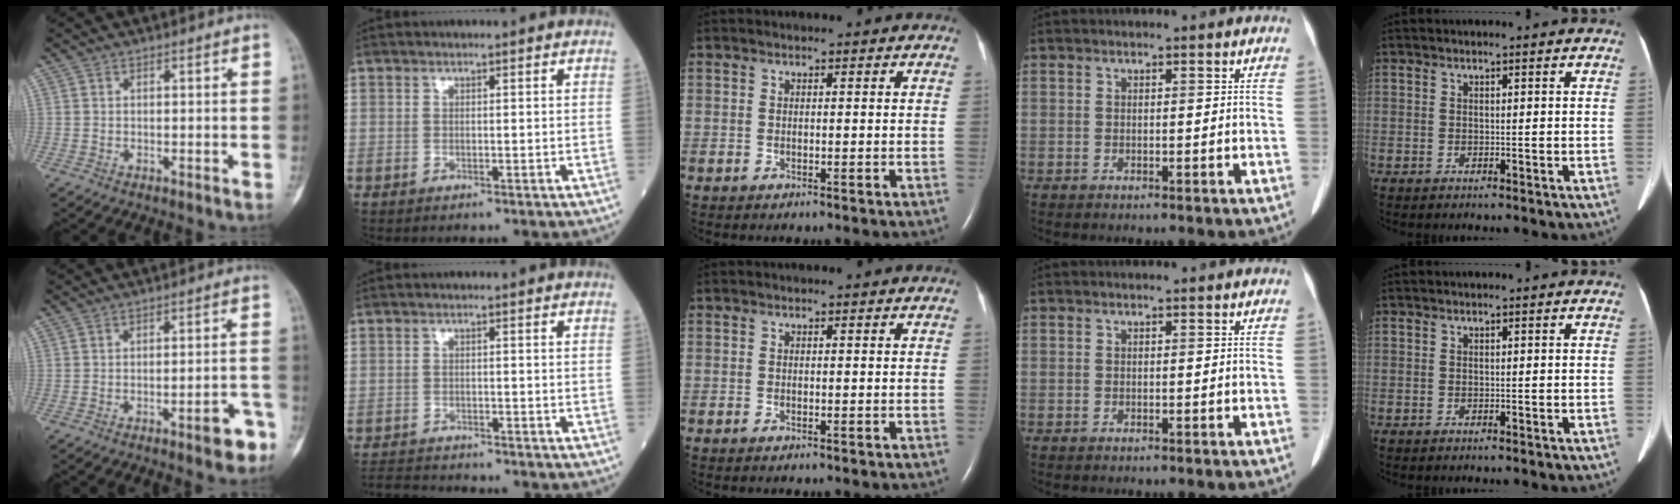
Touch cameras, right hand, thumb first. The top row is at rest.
{"thumb": {"total": 5.9, "force": [-3.5, 1.7, 4.4], "torque": [-0.044, 0.031, -0.042]}, "index": {"total": 5.2, "force": [-5.2, 0.3, 0.7], "torque": [-0.009, -0.016, -0.088]}}